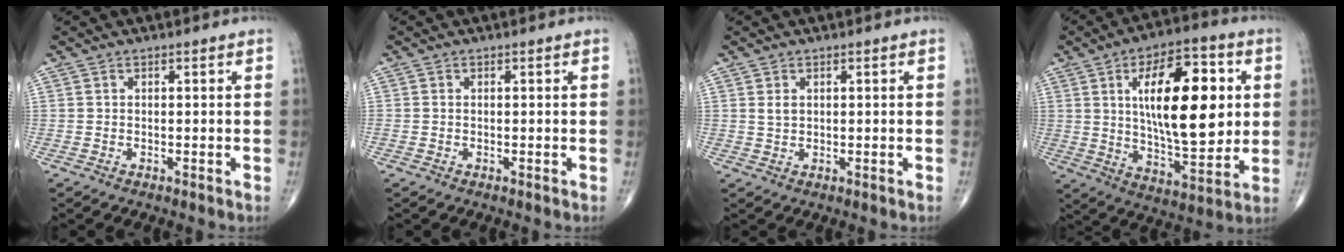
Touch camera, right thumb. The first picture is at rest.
{"total": 0.0}
{"total": 1.6, "force": [0.6, 1.1, 1.0], "torque": [-0.017, -0.001, 0.015]}
{"total": 22.5, "force": [4.4, 9.8, 19.8], "torque": [-0.278, -0.018, 0.069]}